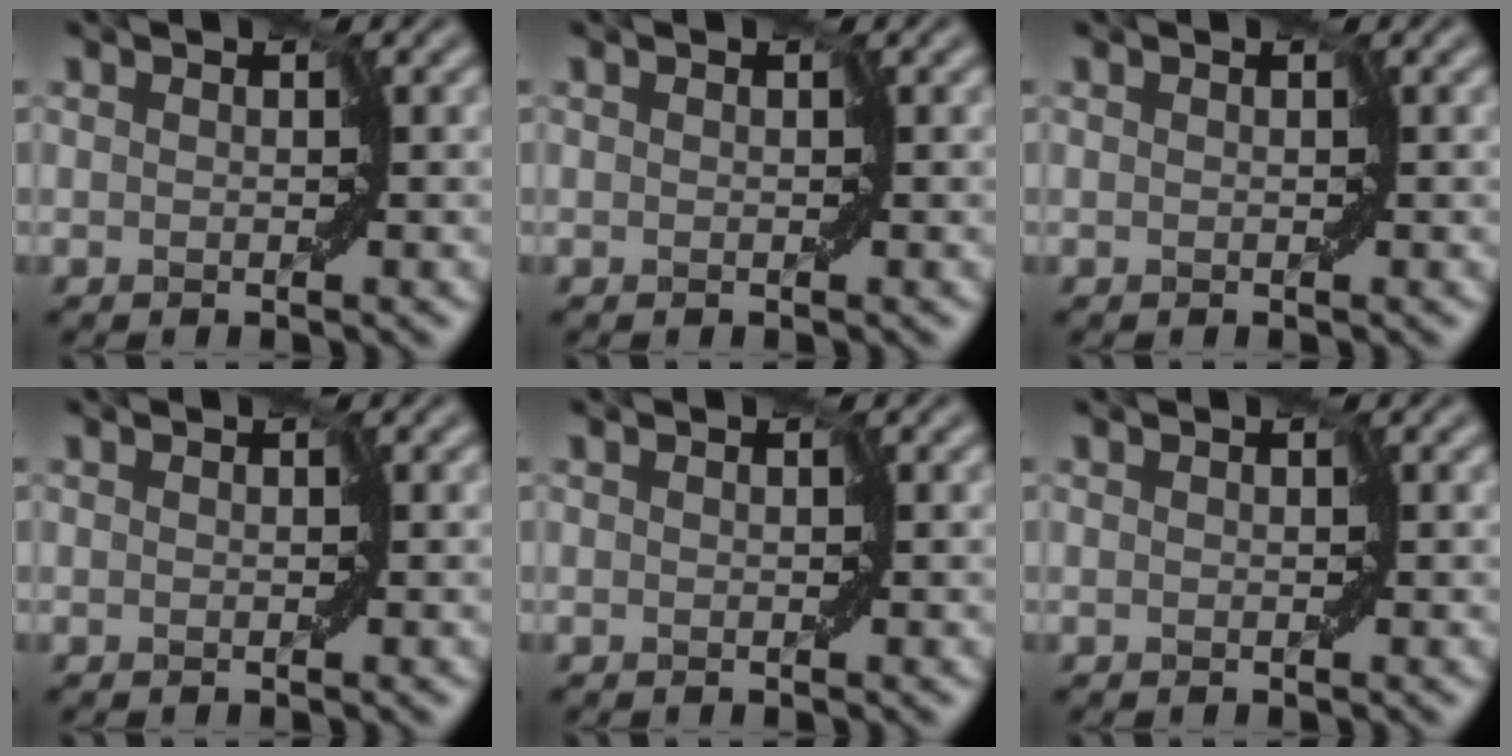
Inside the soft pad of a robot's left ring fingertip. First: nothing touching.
{"total": 0.0}
{"total": 0.0}
{"total": 0.0}
{"total": 0.0}
{"total": 0.0}